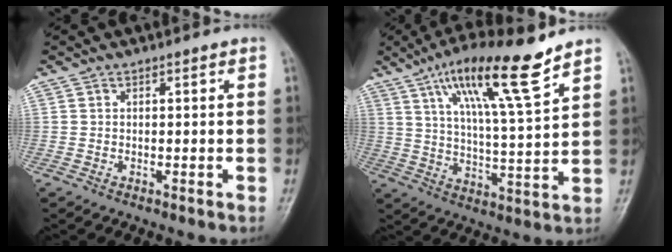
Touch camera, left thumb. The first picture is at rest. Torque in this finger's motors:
{"motor_torque": [0.60, 0.40, 1.71, -1.08, 0.40]}